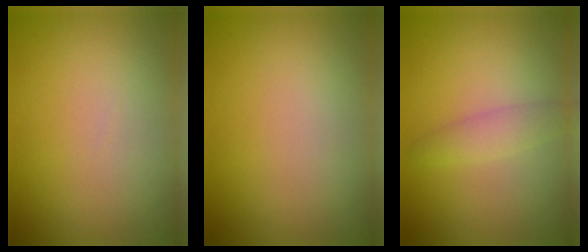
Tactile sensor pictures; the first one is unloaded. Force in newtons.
{"total": 0.0}
{"total": 2.0, "press": 2.0, "slide": 0.1}